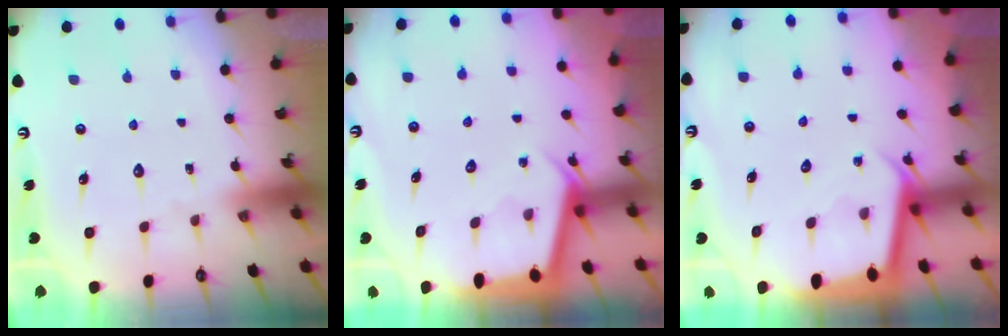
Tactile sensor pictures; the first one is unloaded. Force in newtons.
{"total": 2.9, "press": 2.8, "slide": 0.3}
{"total": 2.3, "press": 2.3, "slide": 0.1}